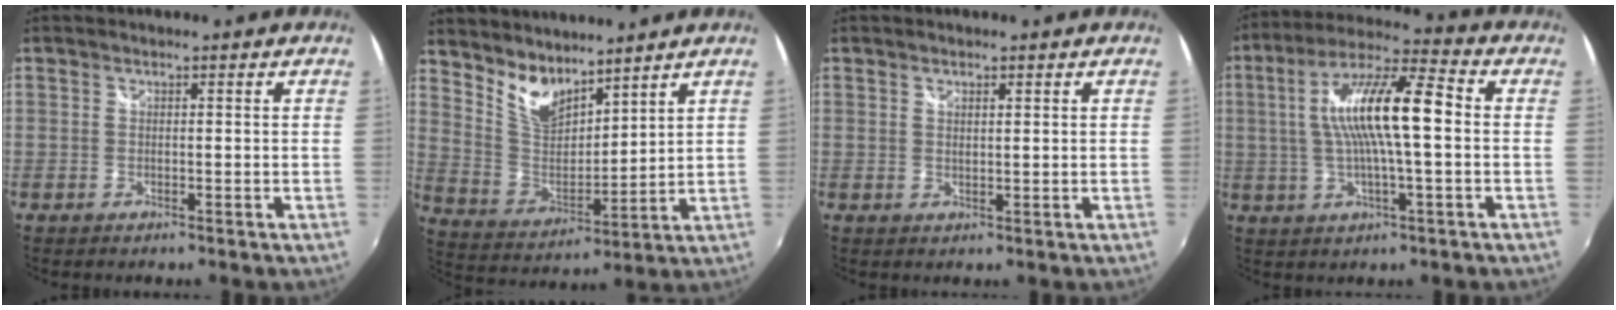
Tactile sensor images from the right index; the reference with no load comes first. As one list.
[{"total": 9.6, "force": [7.8, 3.6, 4.2], "torque": [-0.081, -0.006, 0.158]}, {"total": 1.2, "force": [0.9, 0.3, 0.7], "torque": [-0.011, 0.000, 0.014]}, {"total": 14.5, "force": [0.7, 2.5, 14.3], "torque": [-0.263, 0.016, 0.008]}]